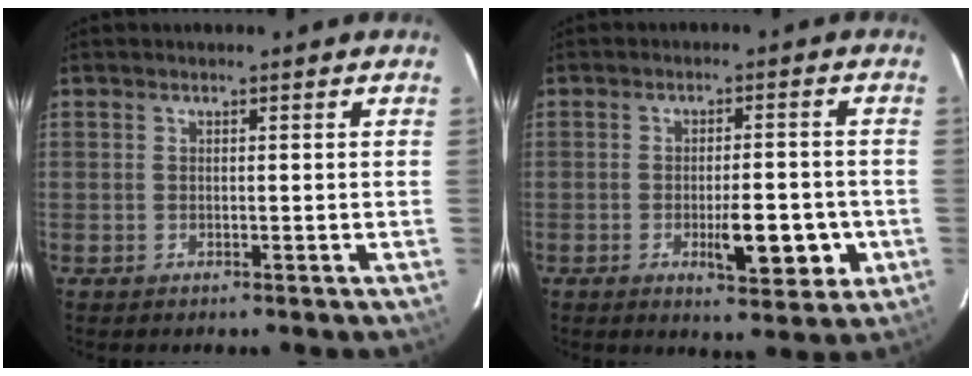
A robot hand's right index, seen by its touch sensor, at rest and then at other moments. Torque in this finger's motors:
{"motor_torque": [0.25, -0.05, 0.16, 0.07]}